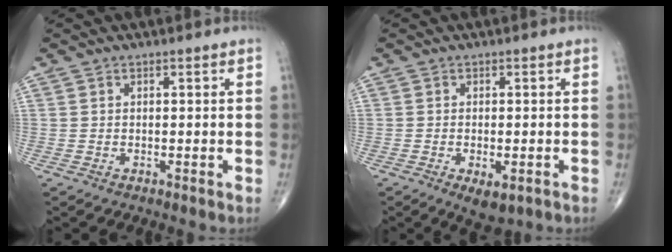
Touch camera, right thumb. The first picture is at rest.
{"total": 4.6, "force": [-1.8, 2.0, 3.7], "torque": [-0.055, -0.004, -0.020]}